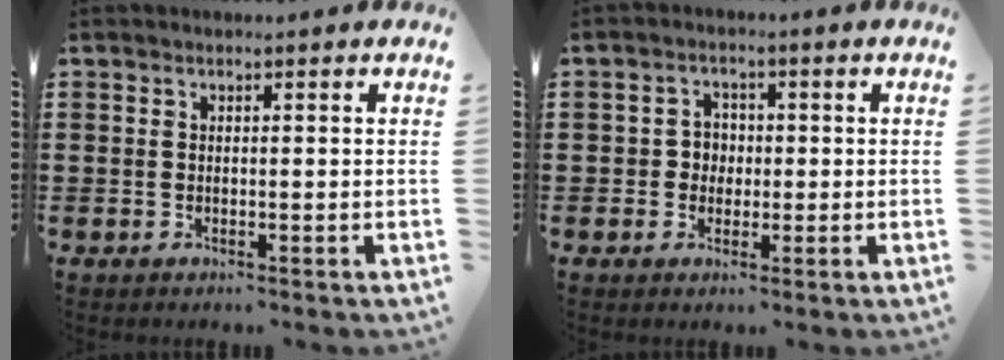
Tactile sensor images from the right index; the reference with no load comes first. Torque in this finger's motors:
{"motor_torque": [0.62, -0.36, 0.22, 0.03]}